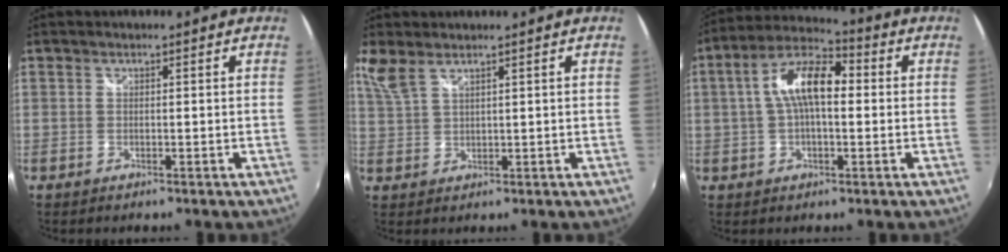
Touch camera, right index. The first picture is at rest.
{"total": 3.6, "force": [2.8, 0.9, 2.1], "torque": [-0.049, 0.003, 0.062]}
{"total": 11.0, "force": [1.0, 4.9, 9.8], "torque": [-0.188, 0.026, 0.012]}